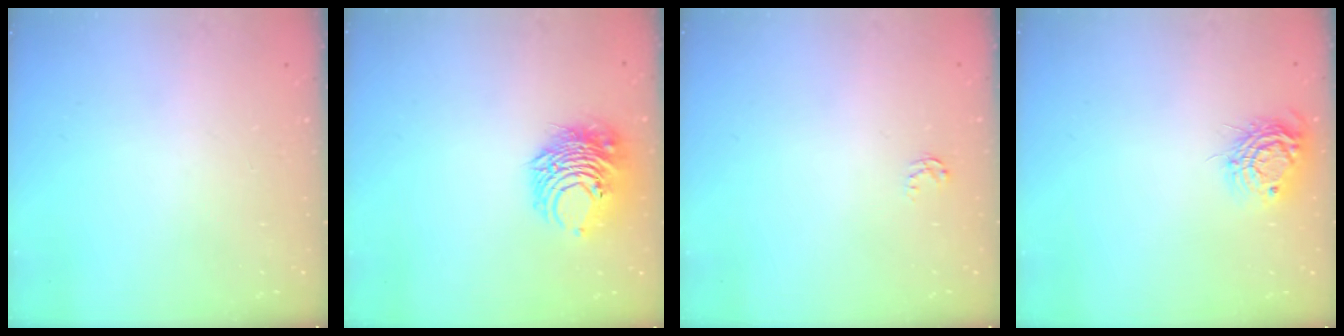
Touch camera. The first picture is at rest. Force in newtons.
{"total": 10.0, "press": 10.0, "slide": 0.5}
{"total": 2.6, "press": 2.6, "slide": 0.4}
{"total": 10.2, "press": 10.2, "slide": 0.6}